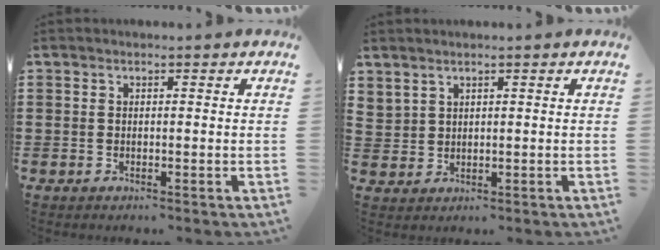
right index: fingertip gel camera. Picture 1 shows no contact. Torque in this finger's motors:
{"motor_torque": [-0.11, 0.13, 0.06, 0.04]}